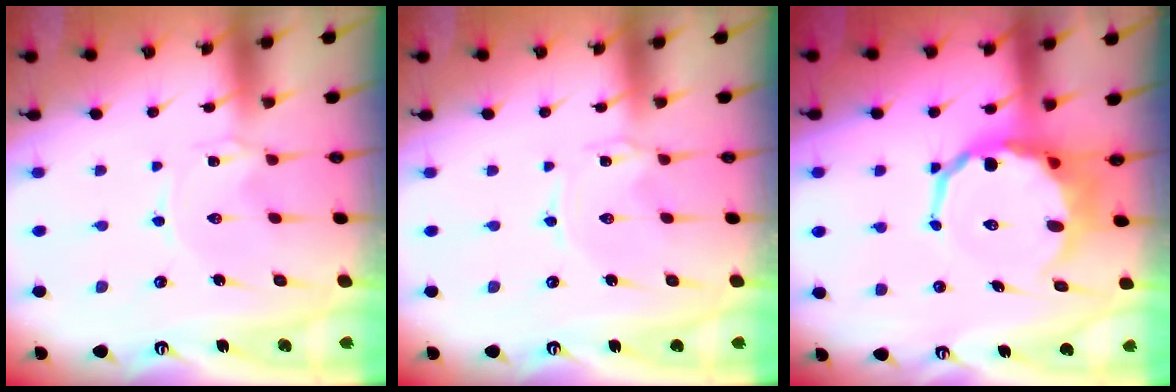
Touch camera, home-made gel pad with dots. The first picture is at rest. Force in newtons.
{"total": 0.9, "press": 0.9, "slide": 0.1}
{"total": 10.0, "press": 9.7, "slide": 2.6}